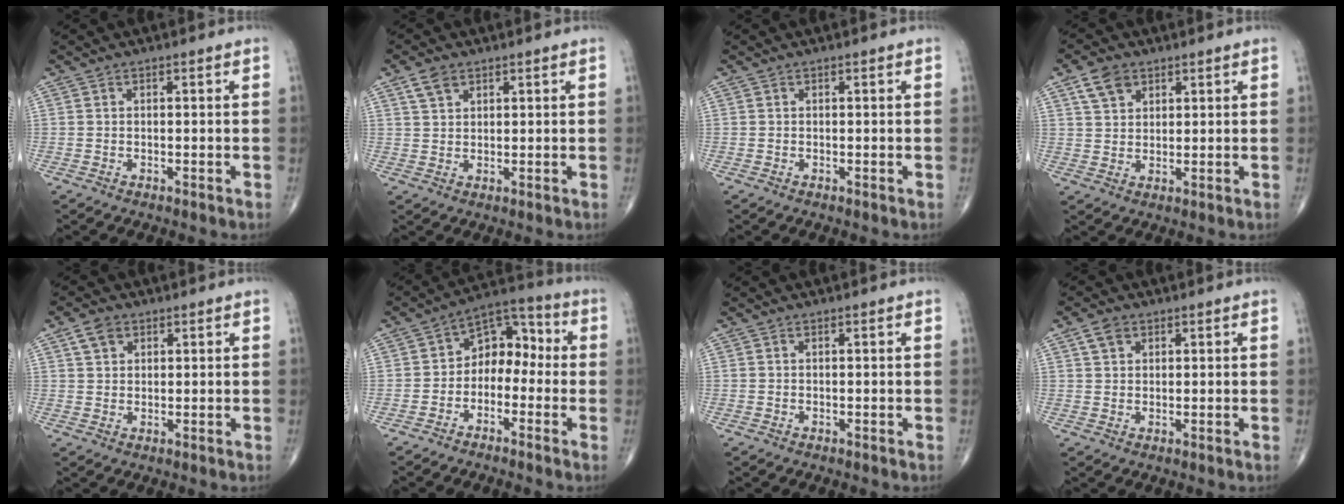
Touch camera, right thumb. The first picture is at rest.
{"total": 3.6, "force": [2.1, 2.2, 1.9], "torque": [-0.028, -0.005, 0.043]}
{"total": 0.0}
{"total": 5.5, "force": [3.0, 3.7, 2.7], "torque": [-0.033, -0.011, 0.056]}
{"total": 3.9, "force": [2.0, 2.7, 1.9], "torque": [-0.024, -0.003, 0.037]}
{"total": 8.8, "force": [-1.5, 6.3, 6.0], "torque": [-0.056, 0.048, -0.044]}
{"total": 0.0}
{"total": 3.3, "force": [1.7, 2.3, 1.6], "torque": [-0.021, -0.002, 0.032]}